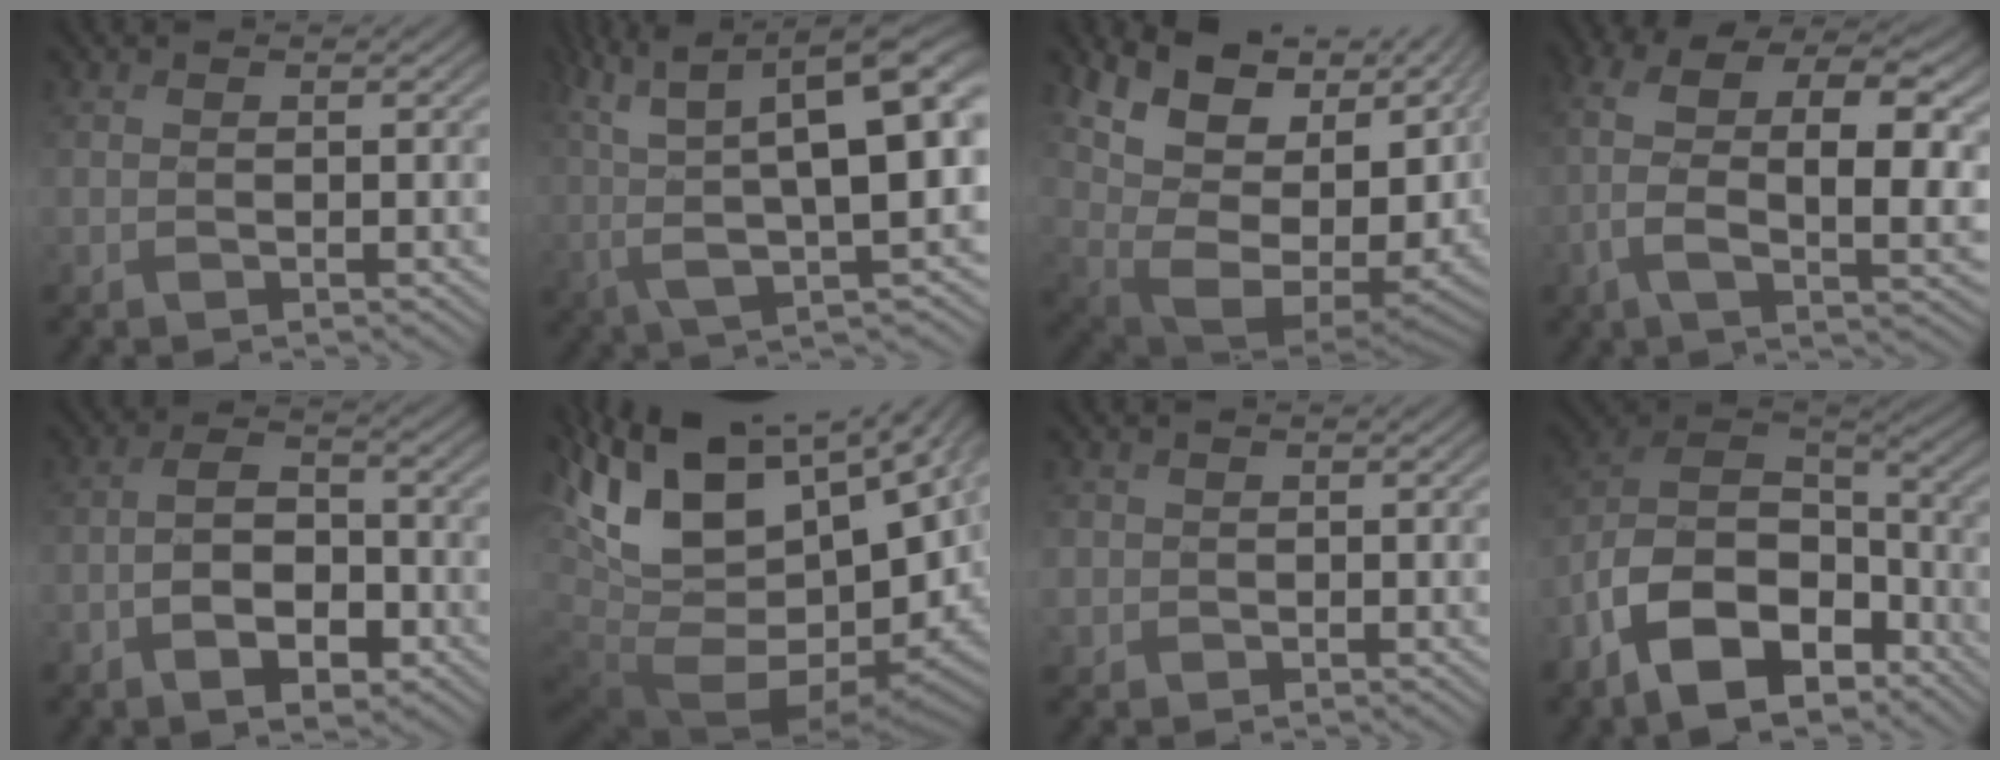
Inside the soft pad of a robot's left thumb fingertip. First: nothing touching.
{"total": 15.2, "force": [2.4, 6.0, 13.8], "torque": [-0.249, 0.000, 0.046]}
{"total": 16.4, "force": [2.7, 9.0, 13.4], "torque": [-0.256, -0.034, 0.087]}
{"total": 12.0, "force": [-0.3, 6.0, 10.4], "torque": [-0.205, -0.010, -0.004]}
{"total": 6.6, "force": [-3.6, 3.4, 4.4], "torque": [-0.069, 0.001, -0.073]}
{"total": 18.2, "force": [-0.2, 10.9, 14.6], "torque": [-0.281, -0.037, 0.046]}
{"total": 1.4, "force": [-0.3, 1.3, -0.2], "torque": [0.006, -0.005, -0.008]}
{"total": 13.7, "force": [-8.3, 7.8, 7.7], "torque": [-0.159, -0.028, -0.166]}